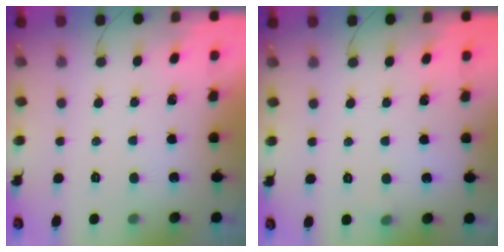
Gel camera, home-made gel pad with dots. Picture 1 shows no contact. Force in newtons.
{"total": 3.2, "press": 2.6, "slide": 1.8}